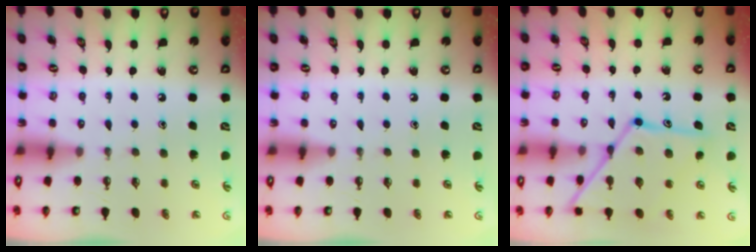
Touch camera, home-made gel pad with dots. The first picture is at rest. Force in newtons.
{"total": 0.0}
{"total": 15.7, "press": 15.6, "slide": 1.4}